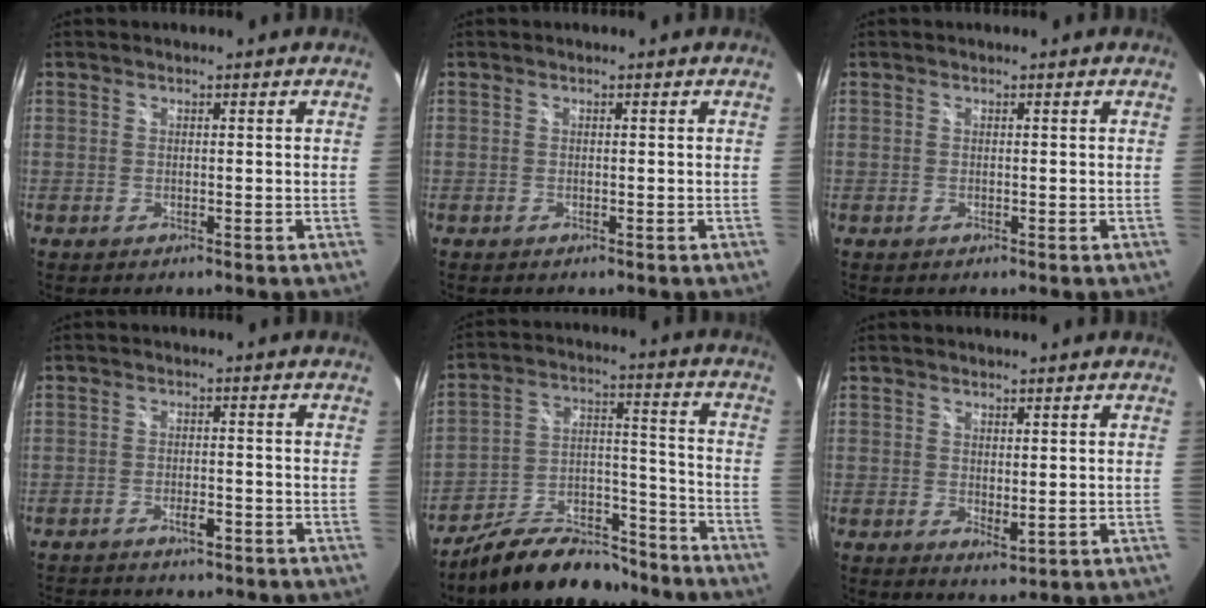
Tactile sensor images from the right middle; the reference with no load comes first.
{"total": 0.7, "force": [0.3, -0.7, -0.1], "torque": [0.006, -0.004, 0.002]}
{"total": 0.0}
{"total": 8.3, "force": [-7.3, 1.9, 3.5], "torque": [-0.080, -0.008, -0.108]}
{"total": 15.1, "force": [-12.6, 5.4, 6.3], "torque": [-0.116, 0.029, -0.197]}
{"total": 1.5, "force": [0.6, 0.2, 1.4], "torque": [-0.019, -0.008, 0.011]}